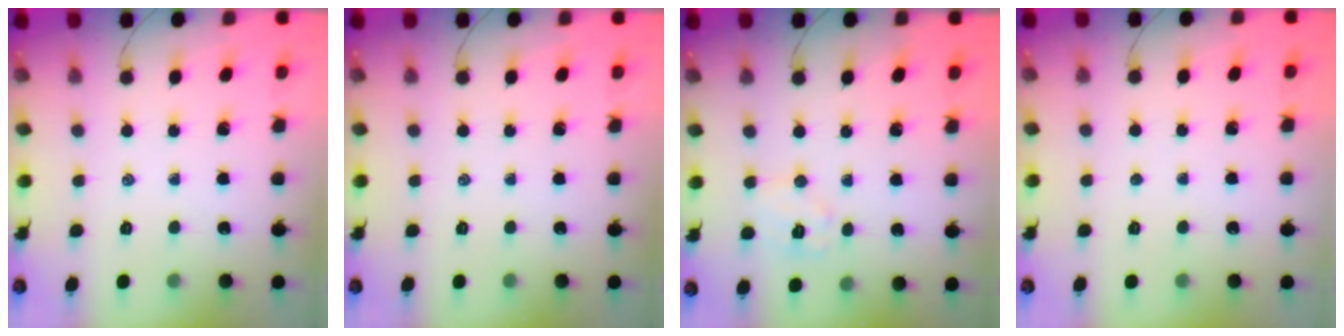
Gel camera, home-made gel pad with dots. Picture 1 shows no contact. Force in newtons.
{"total": 0.0}
{"total": 7.3, "press": 7.3, "slide": 0.7}
{"total": 0.0}